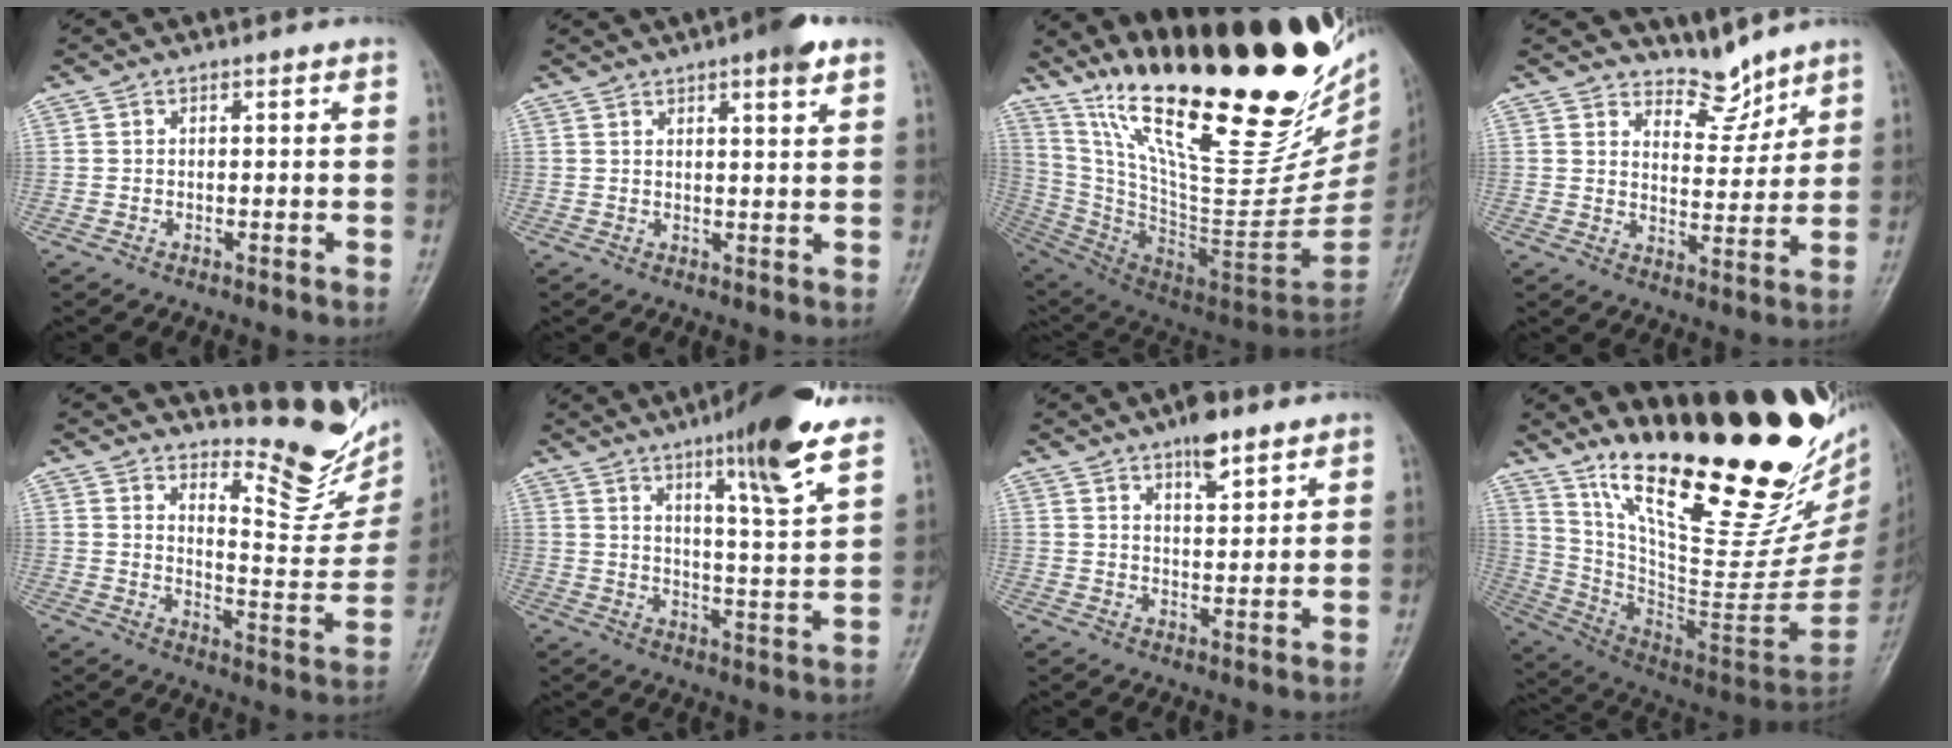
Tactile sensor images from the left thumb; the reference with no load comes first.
{"total": 6.0, "force": [3.8, 1.2, 4.4], "torque": [-0.056, -0.010, 0.051]}
{"total": 38.6, "force": [23.7, 11.7, 28.2], "torque": [-0.372, -0.085, 0.401]}
{"total": 6.1, "force": [5.7, 2.1, 0.7], "torque": [0.015, -0.056, 0.104]}
{"total": 14.9, "force": [12.6, 4.3, 6.6], "torque": [-0.054, -0.126, 0.163]}
{"total": 14.5, "force": [9.5, 1.7, 10.8], "torque": [-0.145, -0.057, 0.143]}
{"total": 6.4, "force": [4.6, 2.3, 3.9], "torque": [-0.043, -0.028, 0.071]}
{"total": 35.6, "force": [22.8, 10.0, 25.3], "torque": [-0.330, -0.113, 0.373]}